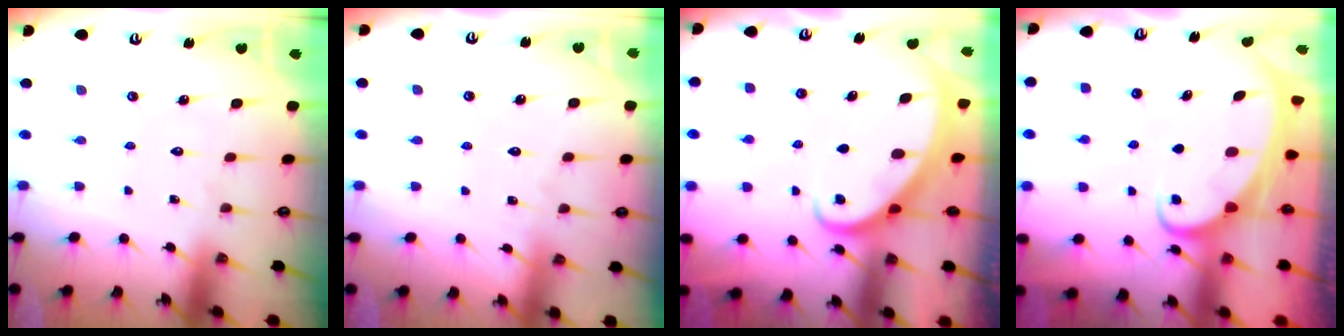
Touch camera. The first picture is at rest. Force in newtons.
{"total": 2.8, "press": 2.8, "slide": 0.3}
{"total": 2.3, "press": 2.3, "slide": 0.2}
{"total": 2.4, "press": 2.3, "slide": 0.3}